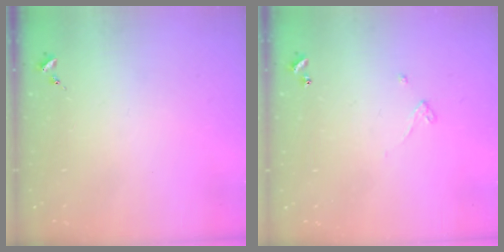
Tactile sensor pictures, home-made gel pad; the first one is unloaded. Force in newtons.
{"total": 2.6, "press": 2.6, "slide": 0.2}